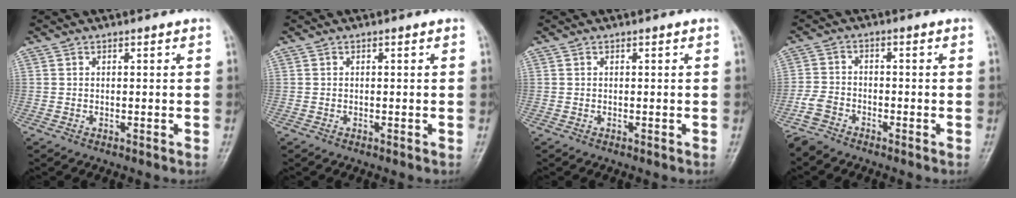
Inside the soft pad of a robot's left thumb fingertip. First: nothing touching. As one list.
[{"total": 0.0}, {"total": 0.0}, {"total": 4.0, "force": [-3.5, 1.8, 0.9], "torque": [-0.023, 0.003, -0.079]}]